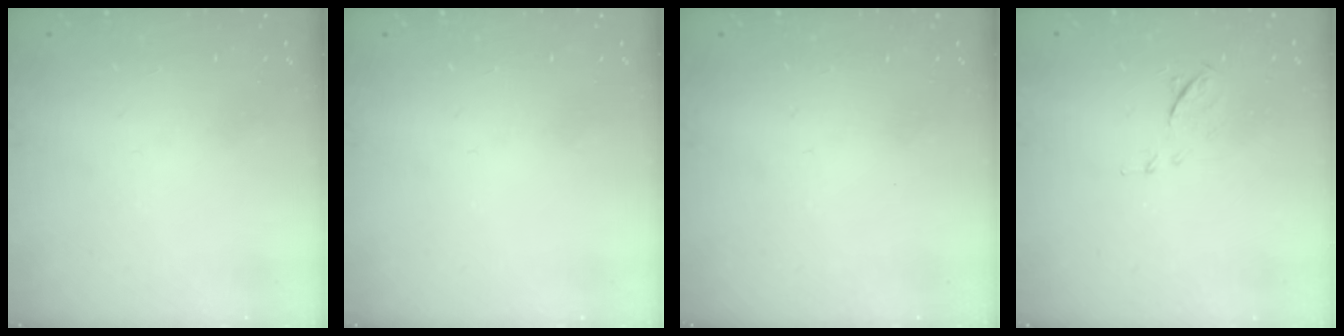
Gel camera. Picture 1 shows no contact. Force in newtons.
{"total": 0.0}
{"total": 0.0}
{"total": 6.2, "press": 6.2, "slide": 0.9}